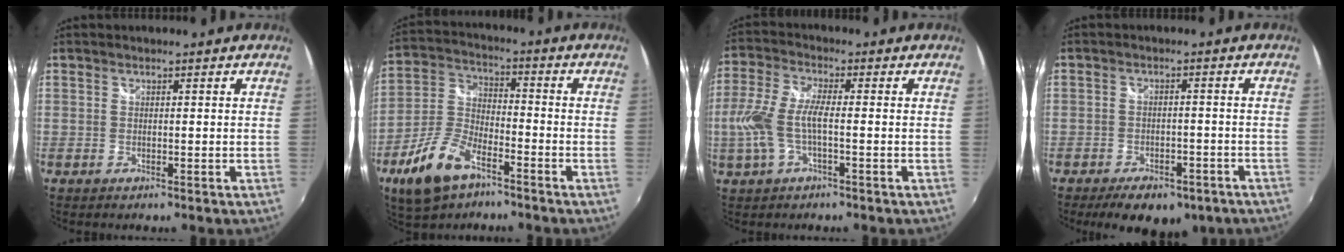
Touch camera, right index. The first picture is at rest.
{"total": 12.9, "force": [-7.8, 6.1, 8.4], "torque": [-0.190, -0.004, -0.149]}
{"total": 9.1, "force": [-1.8, 2.7, 8.5], "torque": [-0.190, -0.001, -0.033]}
{"total": 10.3, "force": [-7.2, 5.4, 5.0], "torque": [-0.110, 0.004, -0.089]}